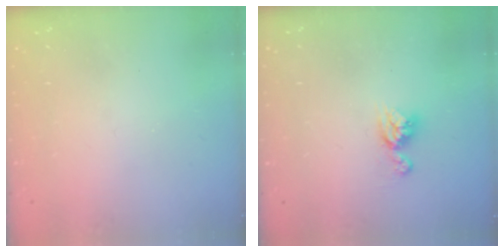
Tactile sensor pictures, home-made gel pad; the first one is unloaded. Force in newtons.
{"total": 8.0, "press": 7.9, "slide": 0.7}